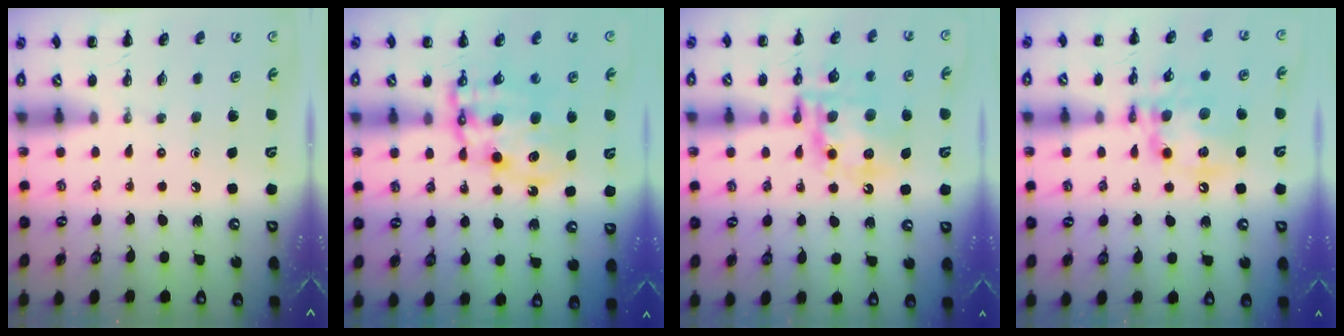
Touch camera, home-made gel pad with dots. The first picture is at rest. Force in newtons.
{"total": 11.6, "press": 11.4, "slide": 2.5}
{"total": 15.2, "press": 14.7, "slide": 3.8}
{"total": 13.9, "press": 13.6, "slide": 3.1}